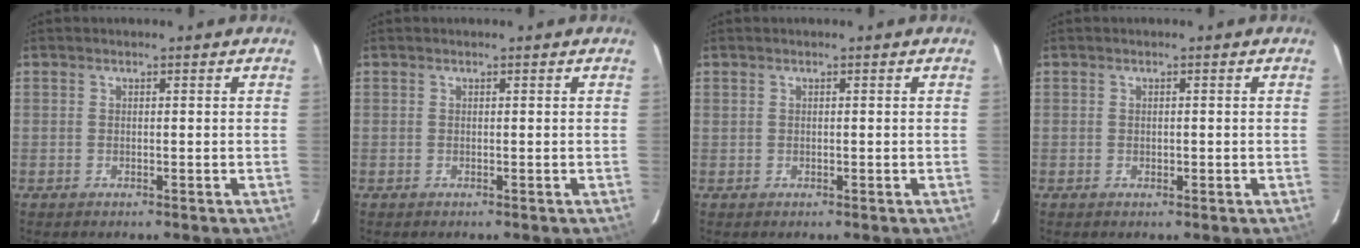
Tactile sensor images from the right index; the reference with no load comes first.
{"total": 0.0}
{"total": 0.0}
{"total": 0.8, "force": [-0.1, 0.5, 0.6], "torque": [-0.009, 0.000, 0.000]}